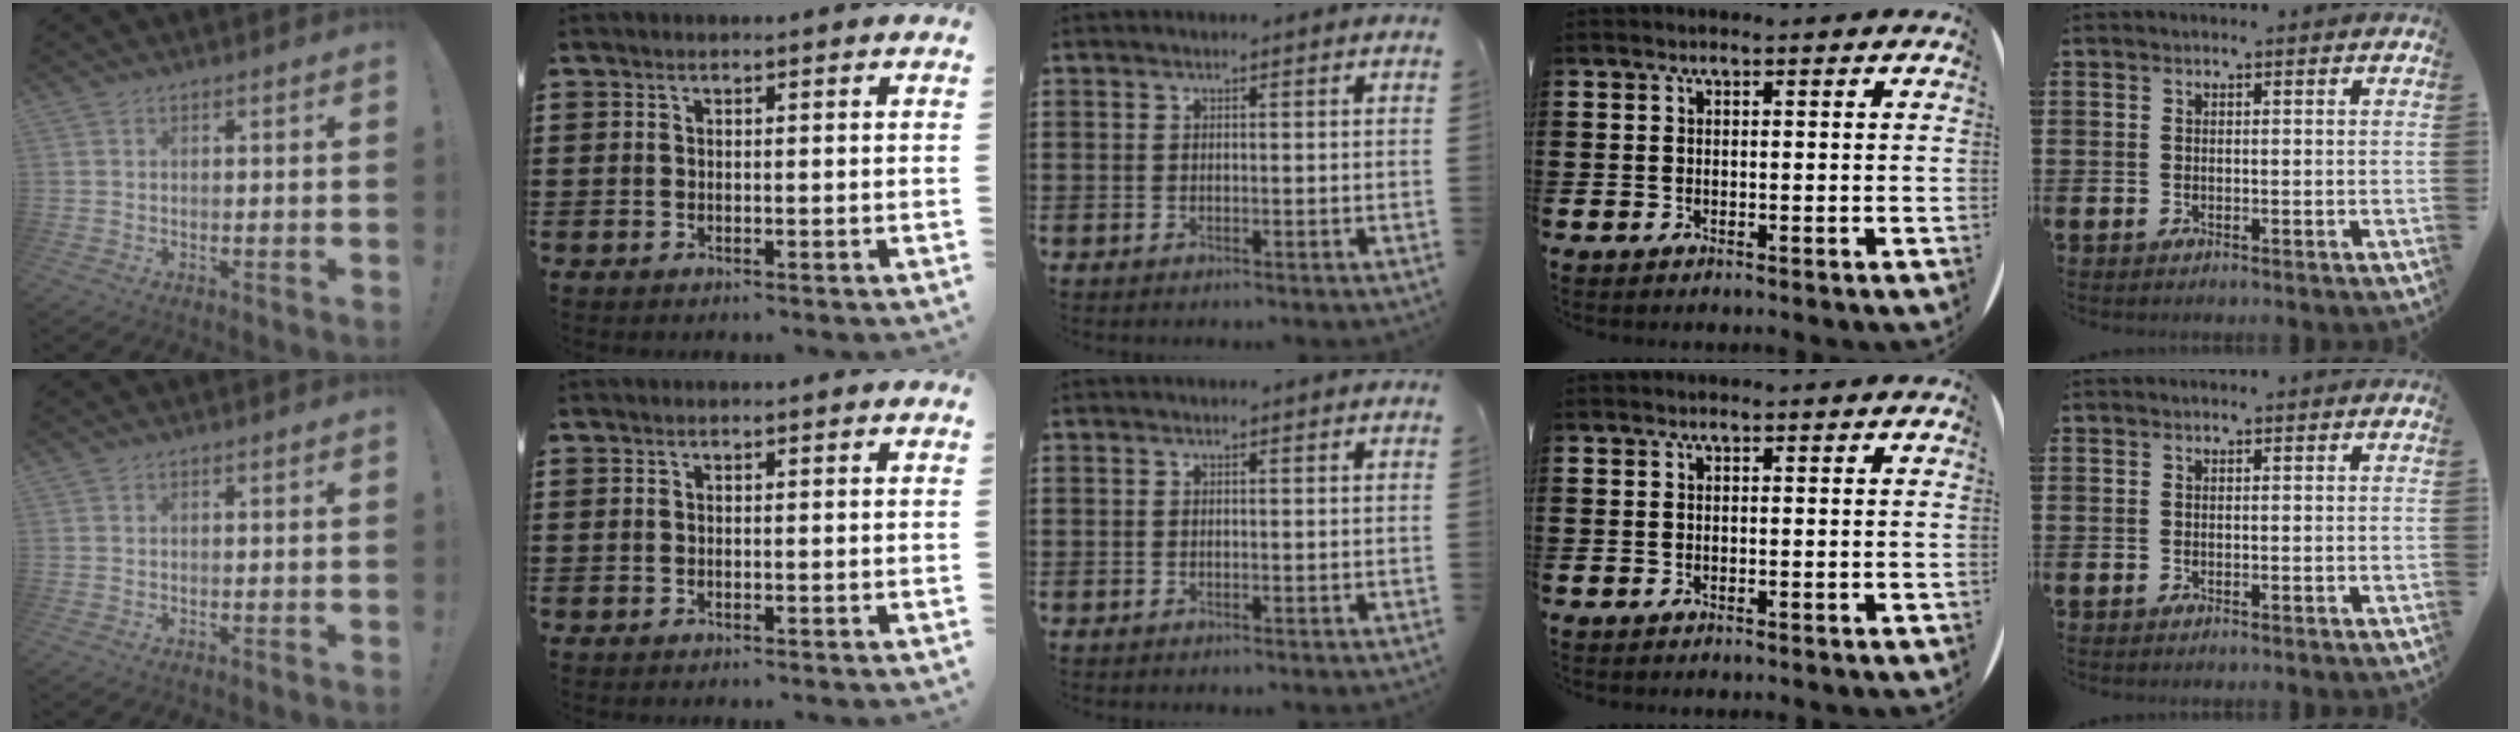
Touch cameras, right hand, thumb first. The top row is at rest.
{}